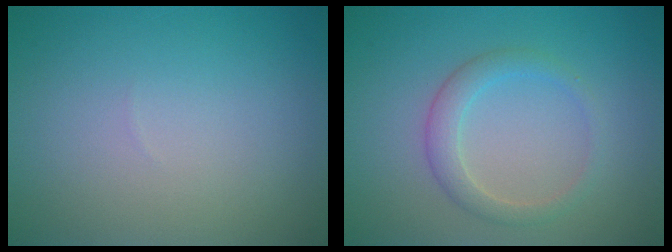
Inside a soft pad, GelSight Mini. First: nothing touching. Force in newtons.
{"total": 2.2, "press": 2.2, "slide": 0.1}